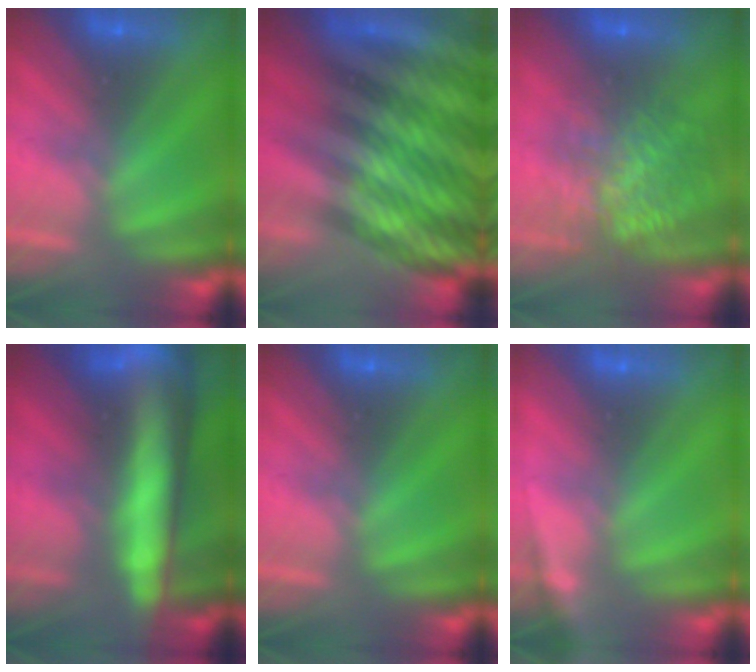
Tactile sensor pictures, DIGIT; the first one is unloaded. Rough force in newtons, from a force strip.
{"total": 6.4}
{"total": 8.9}
{"total": 9.4}
{"total": 0.0}
{"total": 1.4}